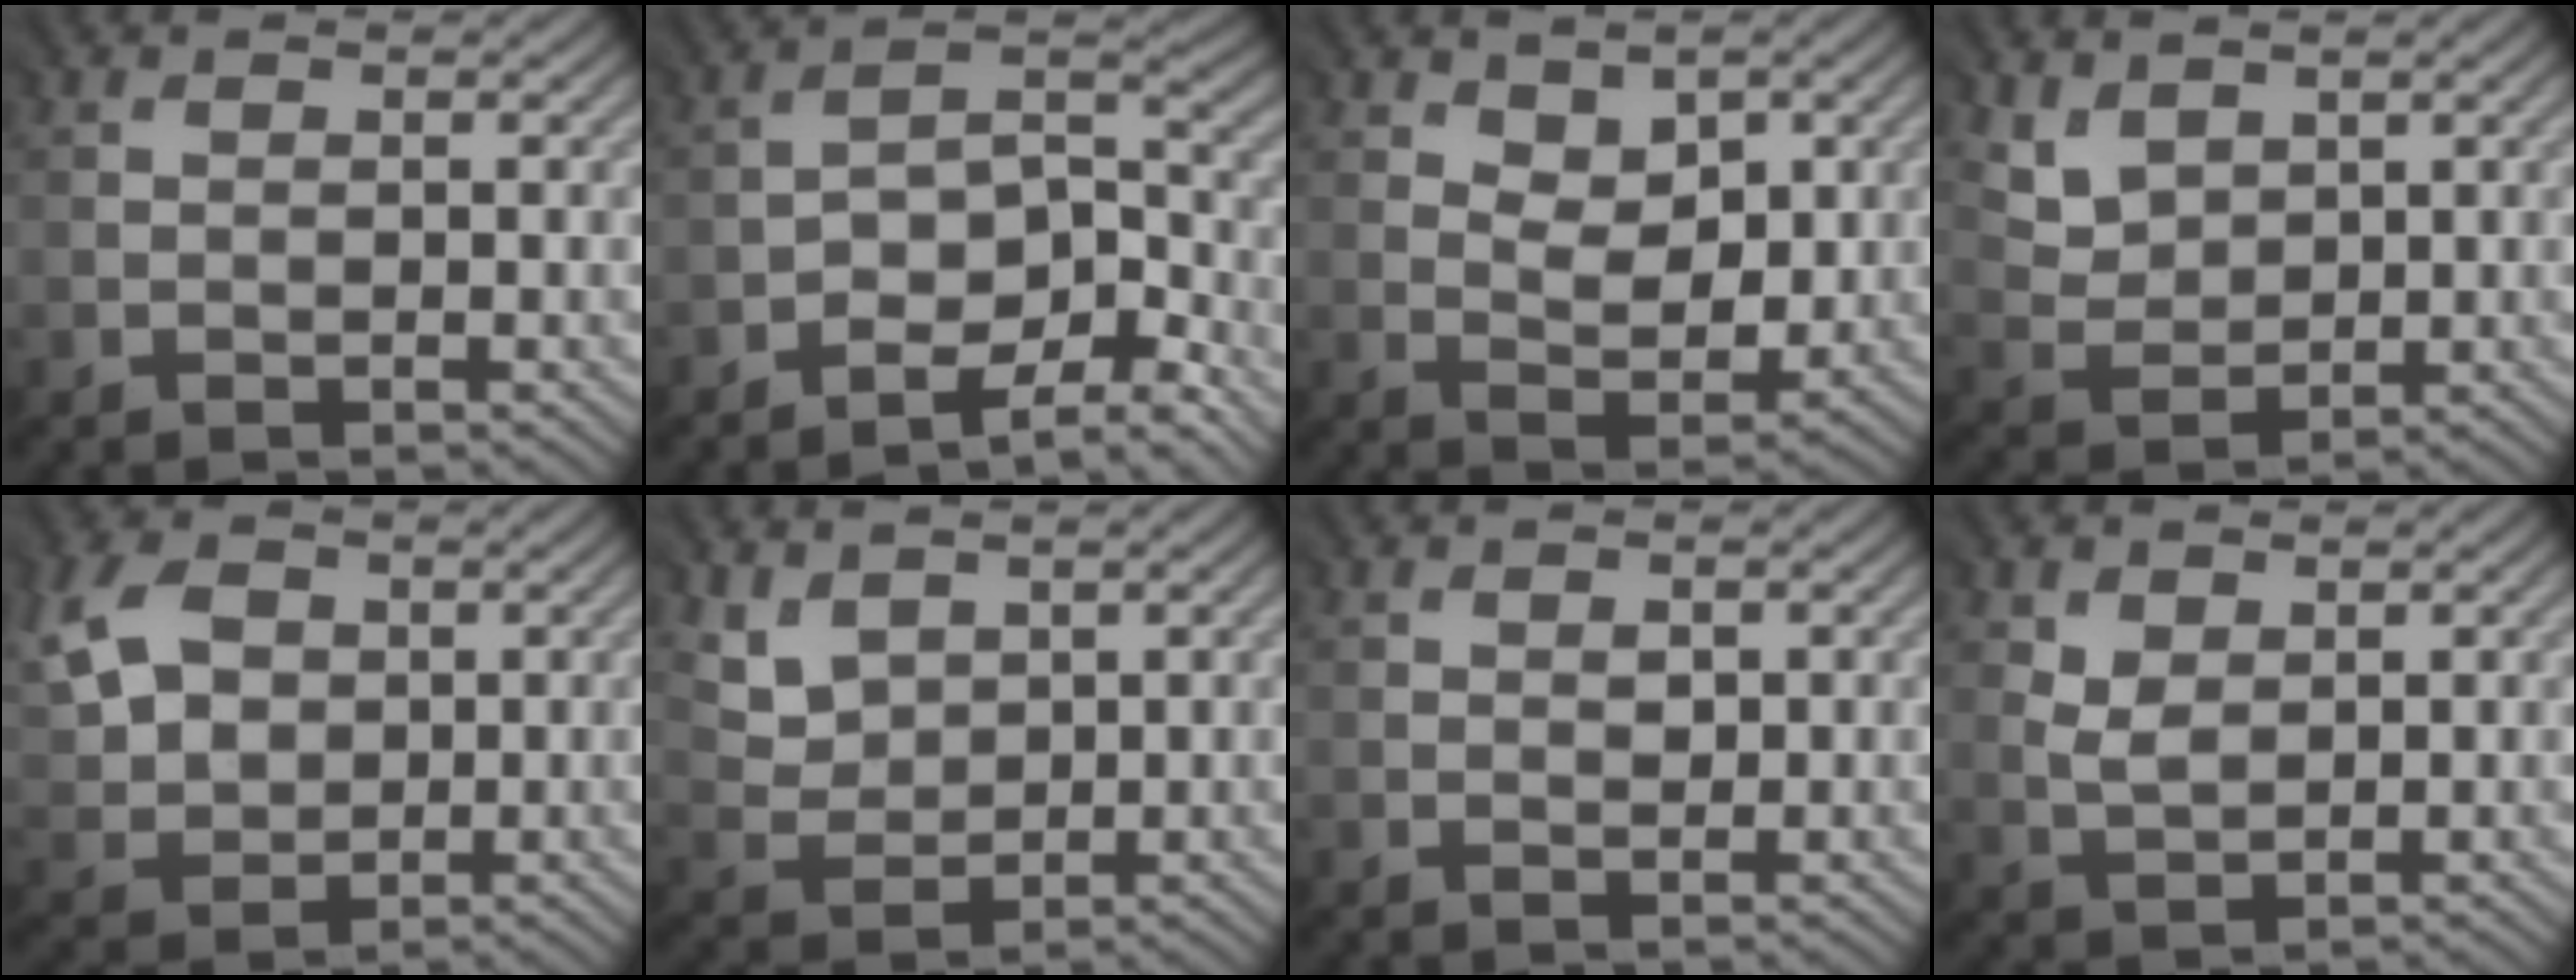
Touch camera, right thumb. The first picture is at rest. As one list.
[{"total": 9.8, "force": [-7.0, 4.0, 5.5], "torque": [-0.090, -0.006, -0.115]}, {"total": 4.5, "force": [2.5, 2.8, 2.5], "torque": [-0.044, -0.010, 0.042]}, {"total": 4.0, "force": [2.8, 2.6, 1.2], "torque": [-0.044, -0.014, 0.066]}, {"total": 8.4, "force": [2.9, 6.3, 4.9], "torque": [-0.144, 0.015, 0.051]}, {"total": 4.4, "force": [2.9, 3.0, 1.5], "torque": [-0.053, -0.015, 0.068]}, {"total": 1.2, "force": [0.5, 0.8, 0.7], "torque": [-0.009, -0.003, 0.010]}, {"total": 2.5, "force": [1.5, 1.6, 1.2], "torque": [-0.033, -0.001, 0.032]}]